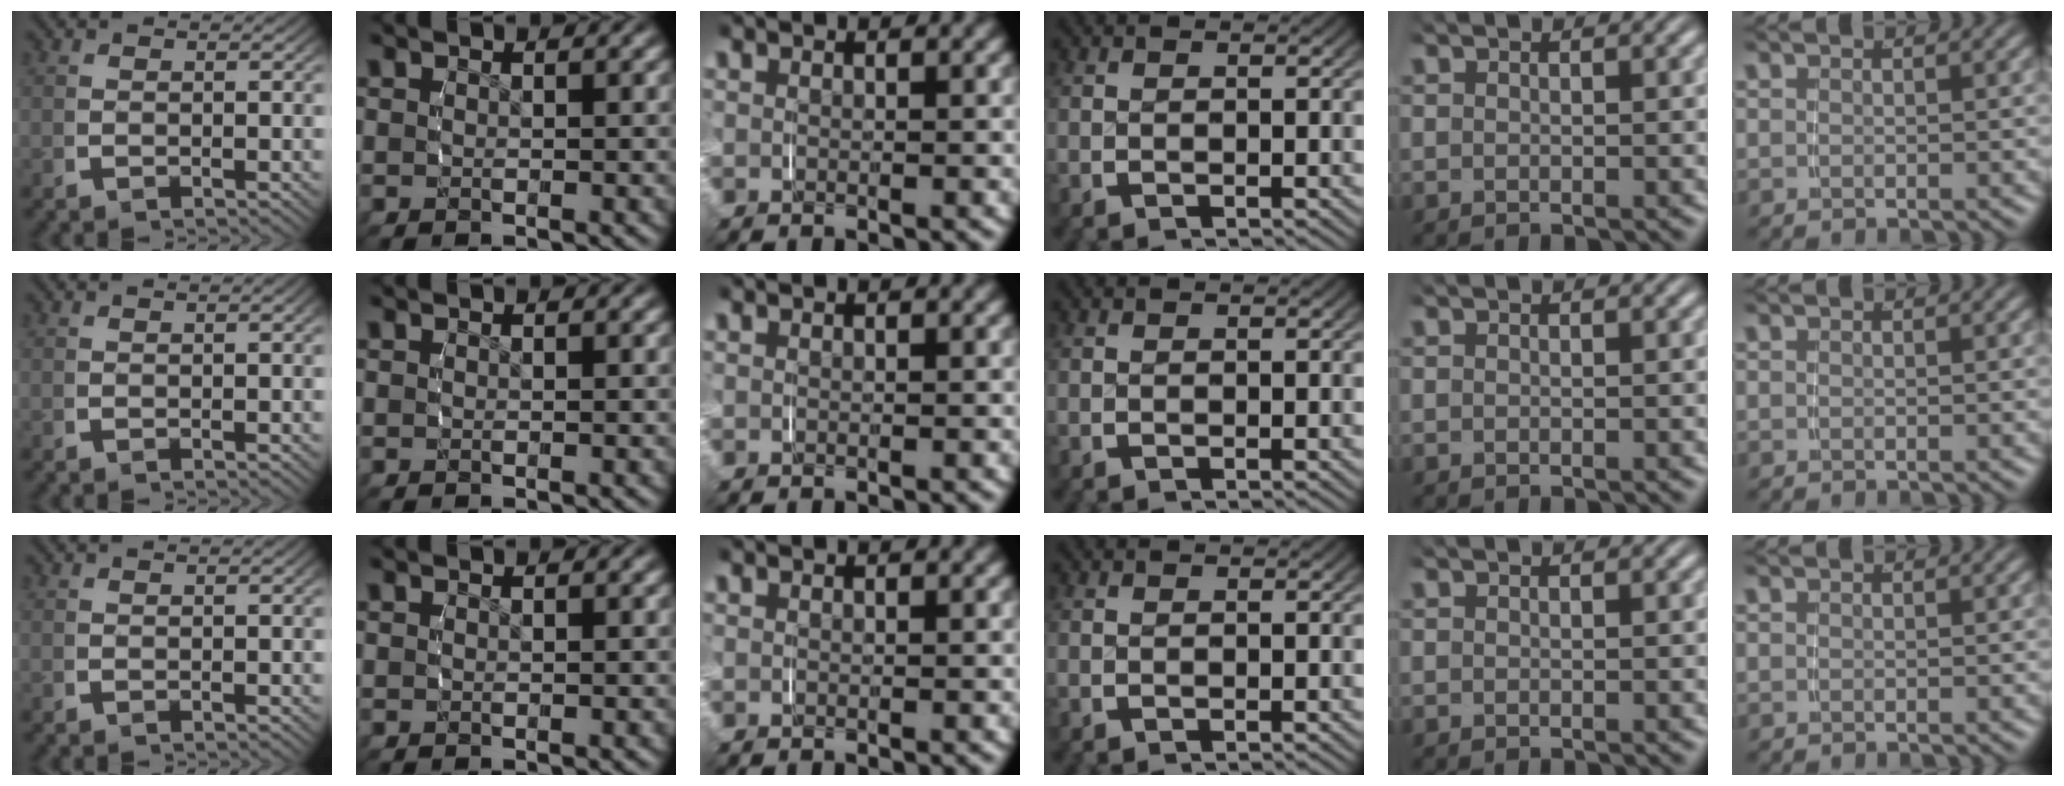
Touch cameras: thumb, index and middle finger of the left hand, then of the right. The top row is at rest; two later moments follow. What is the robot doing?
{"motion": "grasp_and_lifting", "object": "jewelry box"}